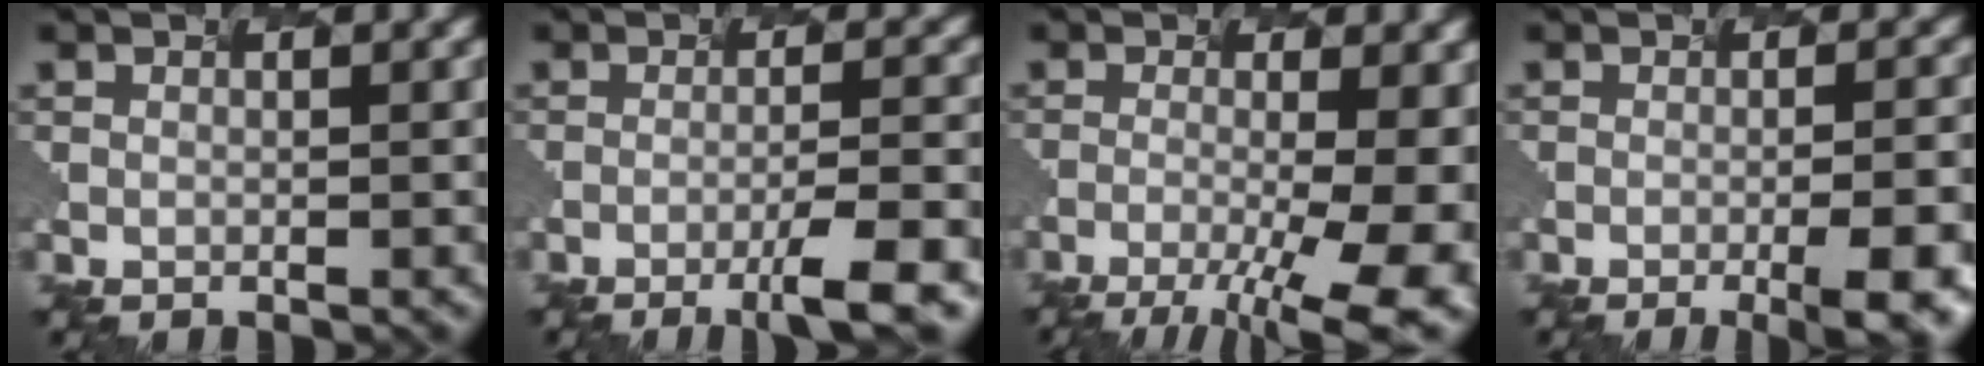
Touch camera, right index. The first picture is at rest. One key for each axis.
{"total": 4.8, "fx": -2.4, "fy": 0.5, "fz": 4.1, "tx": -0.060, "ty": 0.000, "tz": -0.035}
{"total": 10.5, "fx": -3.2, "fy": 3.6, "fz": 9.4, "tx": -0.106, "ty": -0.012, "tz": -0.032}
{"total": 6.2, "fx": -2.0, "fy": 1.9, "fz": 5.6, "tx": -0.045, "ty": -0.001, "tz": -0.013}